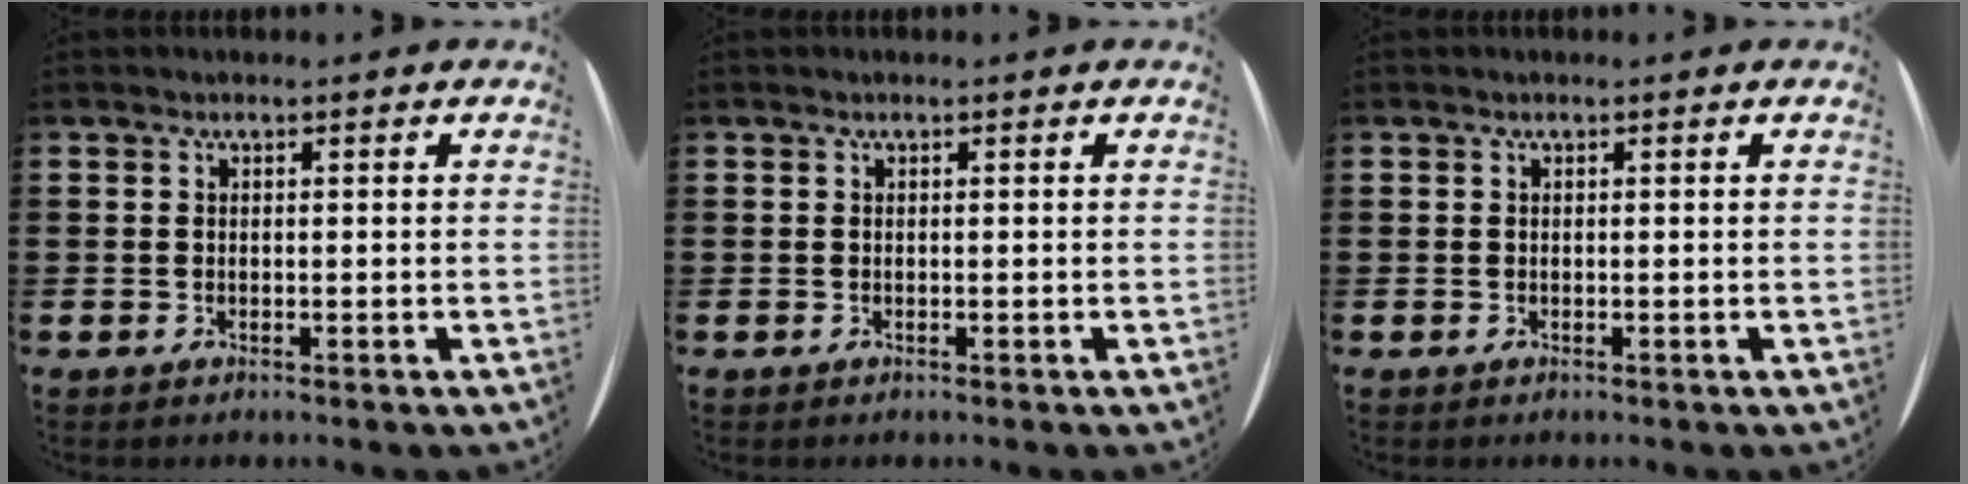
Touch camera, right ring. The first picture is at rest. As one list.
[{"total": 0.0}, {"total": 0.0}]